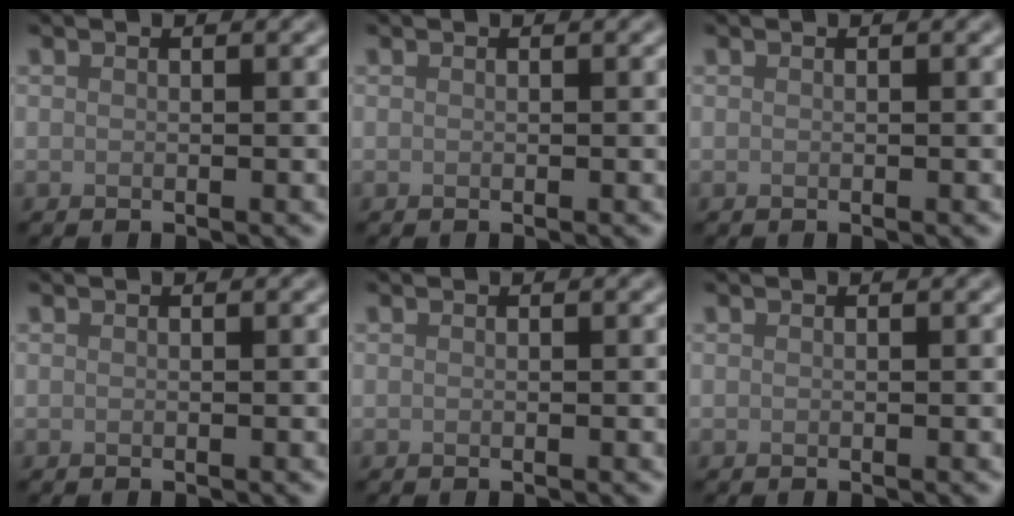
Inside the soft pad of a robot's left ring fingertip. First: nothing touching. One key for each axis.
{"total": 0.0}
{"total": 0.0}
{"total": 0.0}
{"total": 0.0}
{"total": 0.0}